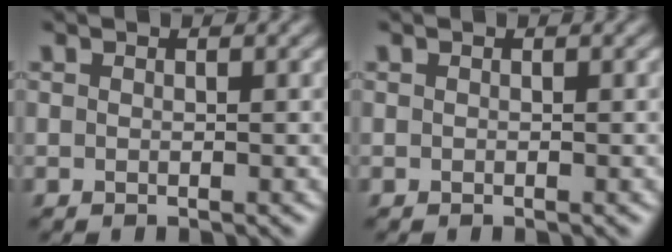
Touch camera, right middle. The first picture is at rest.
{"total": 0.0}